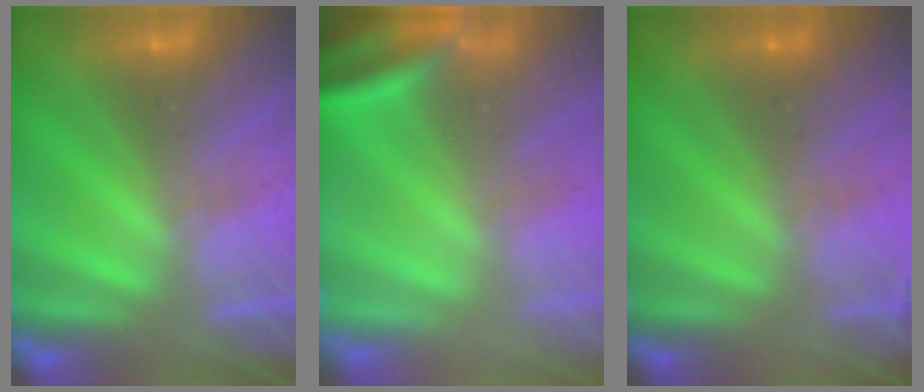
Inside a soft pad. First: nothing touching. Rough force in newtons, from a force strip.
{"total": 3.6}
{"total": 2.4}